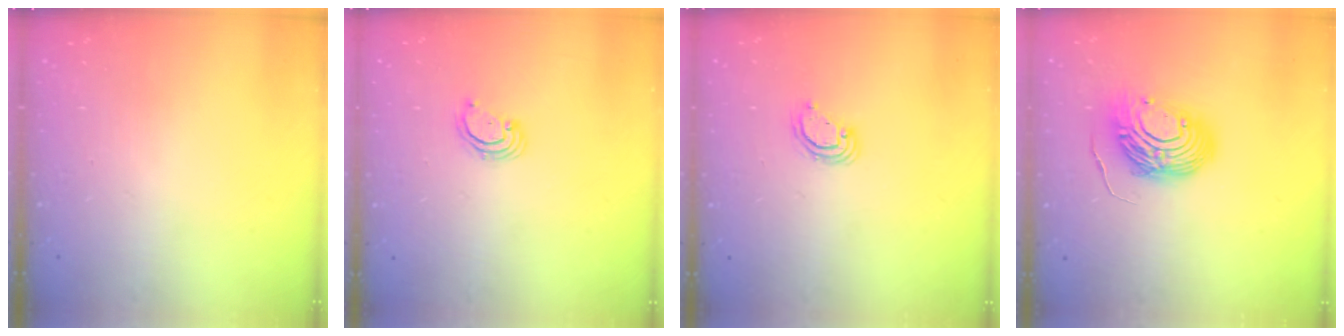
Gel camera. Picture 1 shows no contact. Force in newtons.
{"total": 2.4, "press": 2.4, "slide": 0.2}
{"total": 3.9, "press": 3.9, "slide": 0.1}
{"total": 12.6, "press": 12.5, "slide": 1.1}